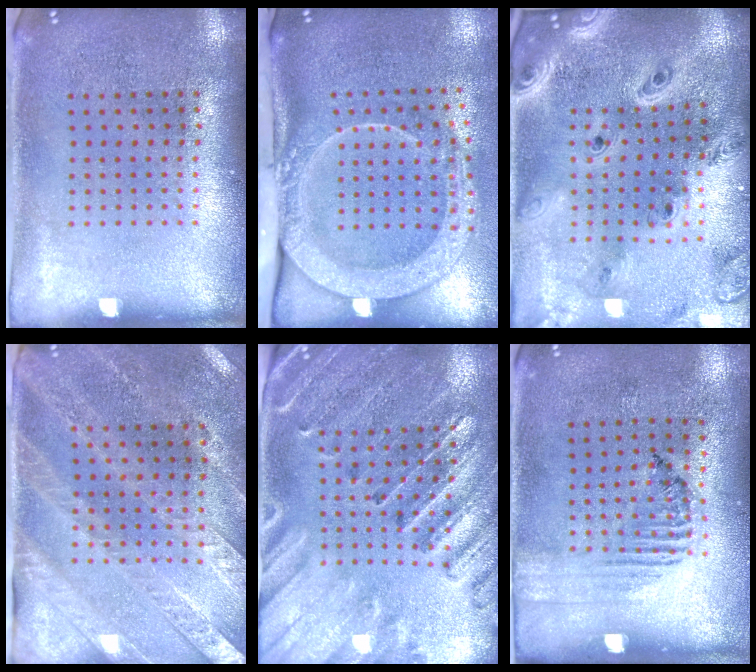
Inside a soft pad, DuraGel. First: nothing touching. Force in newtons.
{"total": 2.8, "press": 2.0, "slide": 1.9}
{"total": 4.0, "press": 3.0, "slide": 2.6}
{"total": 2.7, "press": 2.4, "slide": 1.2}
{"total": 2.7, "press": 2.6, "slide": 0.8}
{"total": 1.5, "press": 1.1, "slide": 1.1}